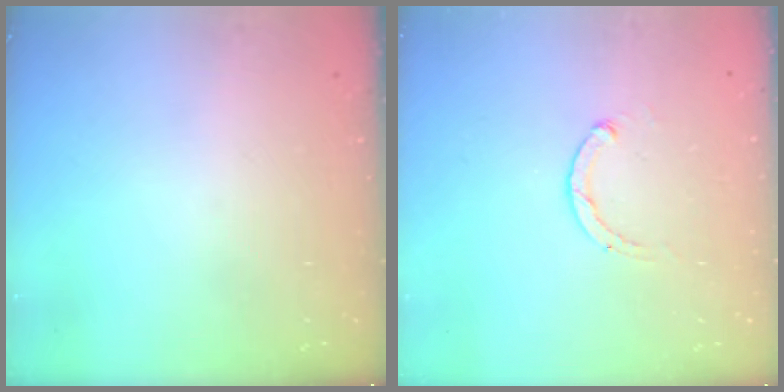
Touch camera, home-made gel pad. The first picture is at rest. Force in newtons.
{"total": 1.8, "press": 1.7, "slide": 0.5}